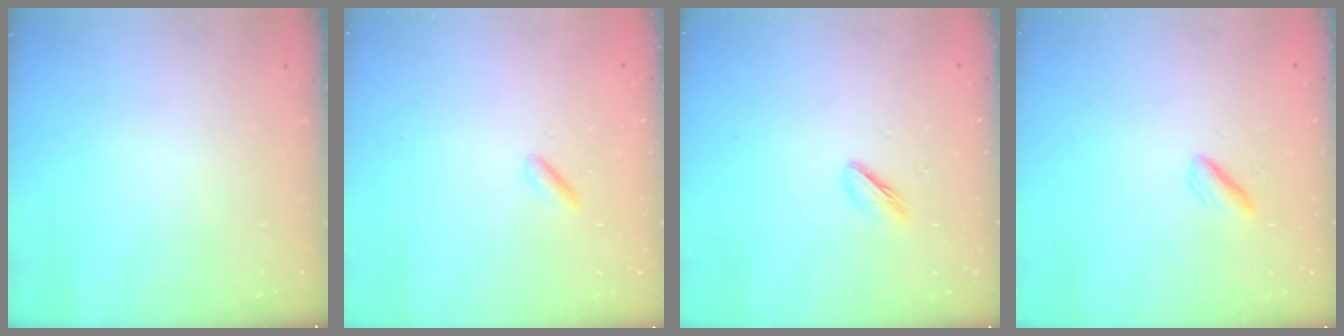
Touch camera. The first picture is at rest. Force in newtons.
{"total": 0.9, "press": 0.6, "slide": 0.6}
{"total": 3.1, "press": 3.0, "slide": 1.0}
{"total": 2.2, "press": 2.1, "slide": 0.6}